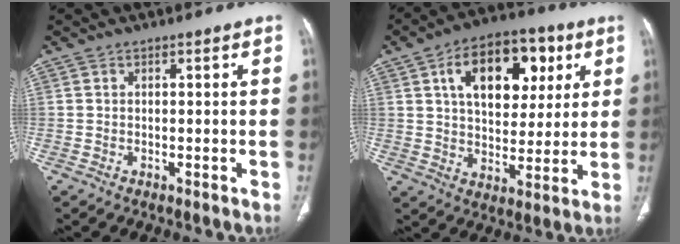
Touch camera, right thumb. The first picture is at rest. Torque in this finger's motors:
{"motor_torque": [0.45, 3.71, 1.58, 0.07, 0.12]}